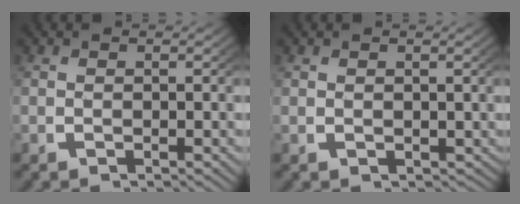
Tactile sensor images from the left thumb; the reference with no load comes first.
{"total": 0.9, "force": [0.3, 0.8, 0.2], "torque": [0.004, -0.003, 0.014]}